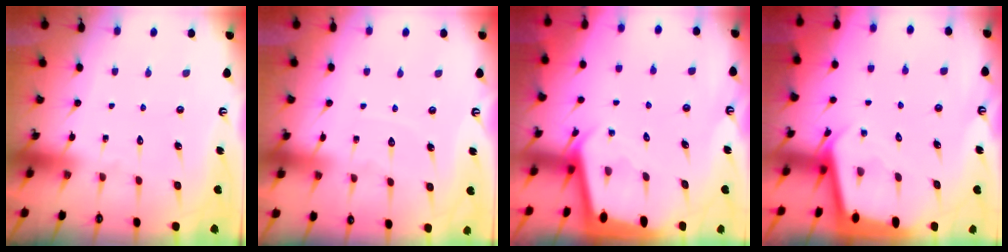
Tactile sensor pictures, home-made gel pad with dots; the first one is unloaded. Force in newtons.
{"total": 4.0, "press": 4.0, "slide": 0.6}
{"total": 2.1, "press": 2.1, "slide": 0.1}
{"total": 2.2, "press": 2.2, "slide": 0.1}